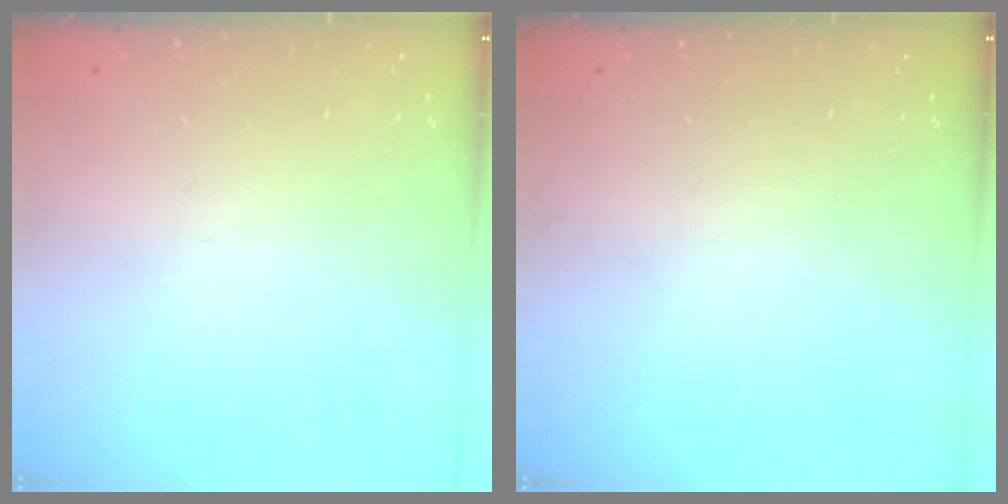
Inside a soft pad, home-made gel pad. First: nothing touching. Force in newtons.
{"total": 0.0}